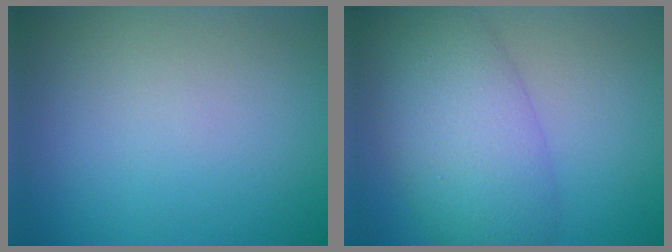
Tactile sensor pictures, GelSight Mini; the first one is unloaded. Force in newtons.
{"total": 8.1, "press": 8.1, "slide": 0.2}